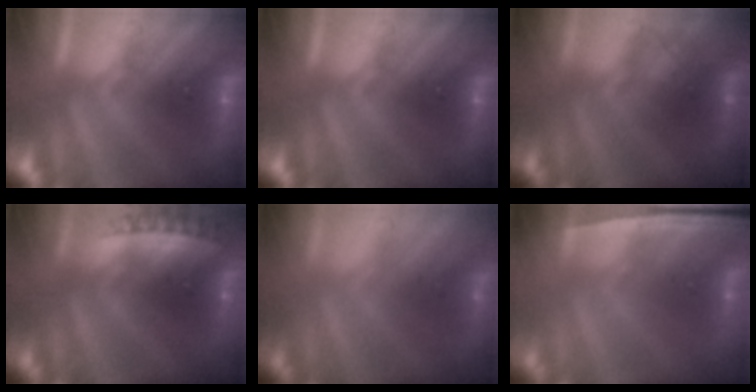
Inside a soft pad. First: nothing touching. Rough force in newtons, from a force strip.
{"total": 0.0}
{"total": 2.0}
{"total": 2.9}
{"total": 1.6}
{"total": 1.3}